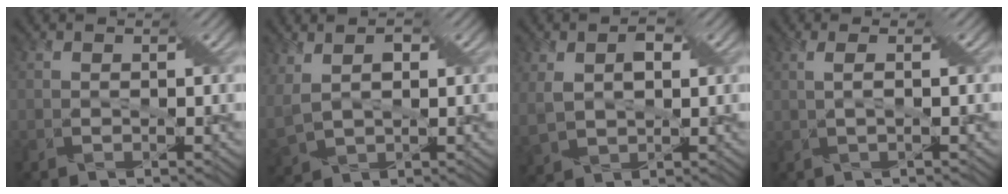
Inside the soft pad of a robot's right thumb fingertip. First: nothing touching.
{"total": 6.2, "force": [2.0, 3.9, 4.3], "torque": [-0.128, 0.008, 0.050]}
{"total": 5.0, "force": [1.5, 3.1, 3.6], "torque": [-0.094, 0.000, 0.035]}
{"total": 1.9, "force": [0.4, -0.5, 1.7], "torque": [-0.040, 0.009, 0.010]}